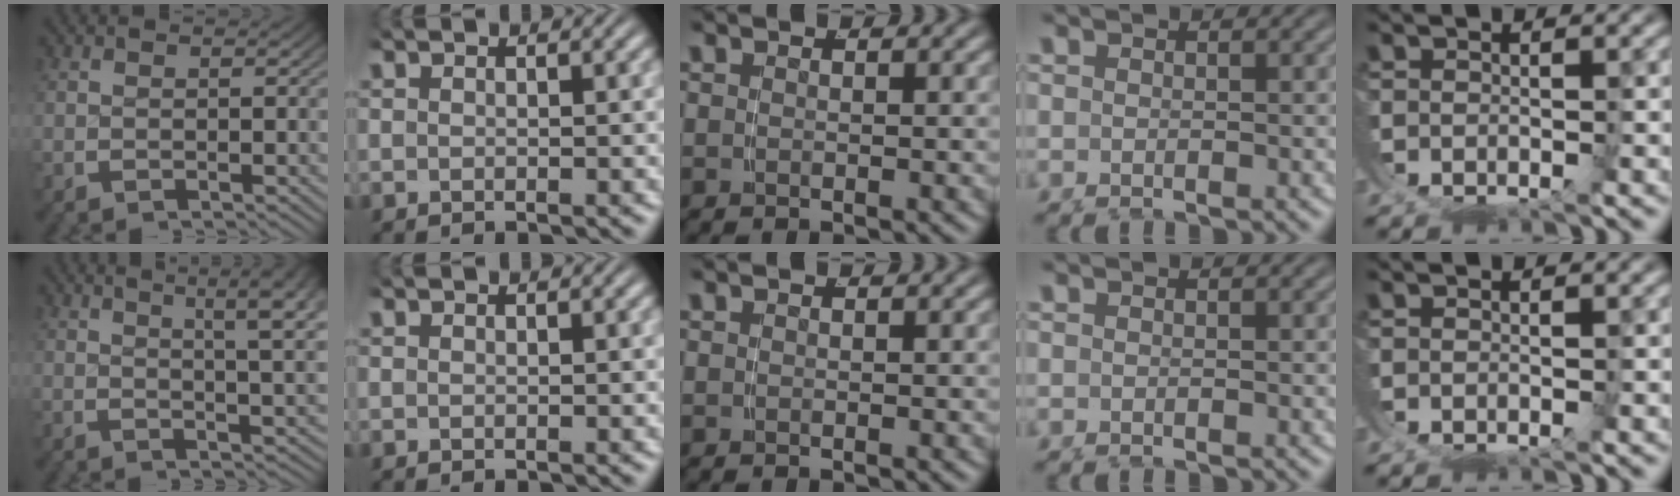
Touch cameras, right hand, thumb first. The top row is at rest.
{"thumb": {"total": 7.7, "force": [3.2, 3.1, 6.2], "torque": [-0.057, 0.011, 0.042]}}